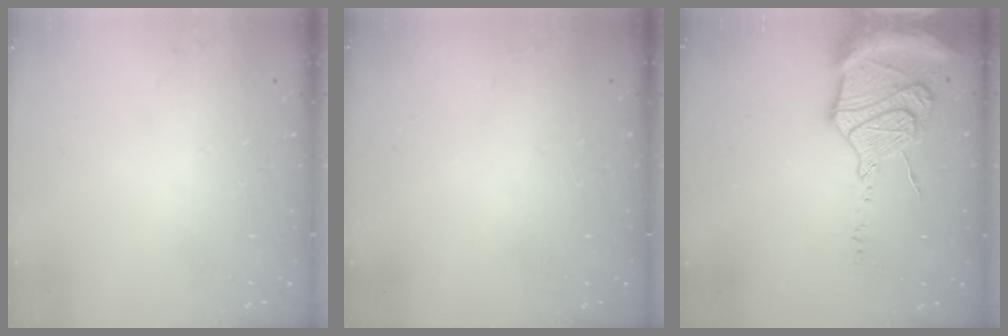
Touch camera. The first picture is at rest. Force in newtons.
{"total": 0.0}
{"total": 18.9, "press": 18.8, "slide": 1.8}